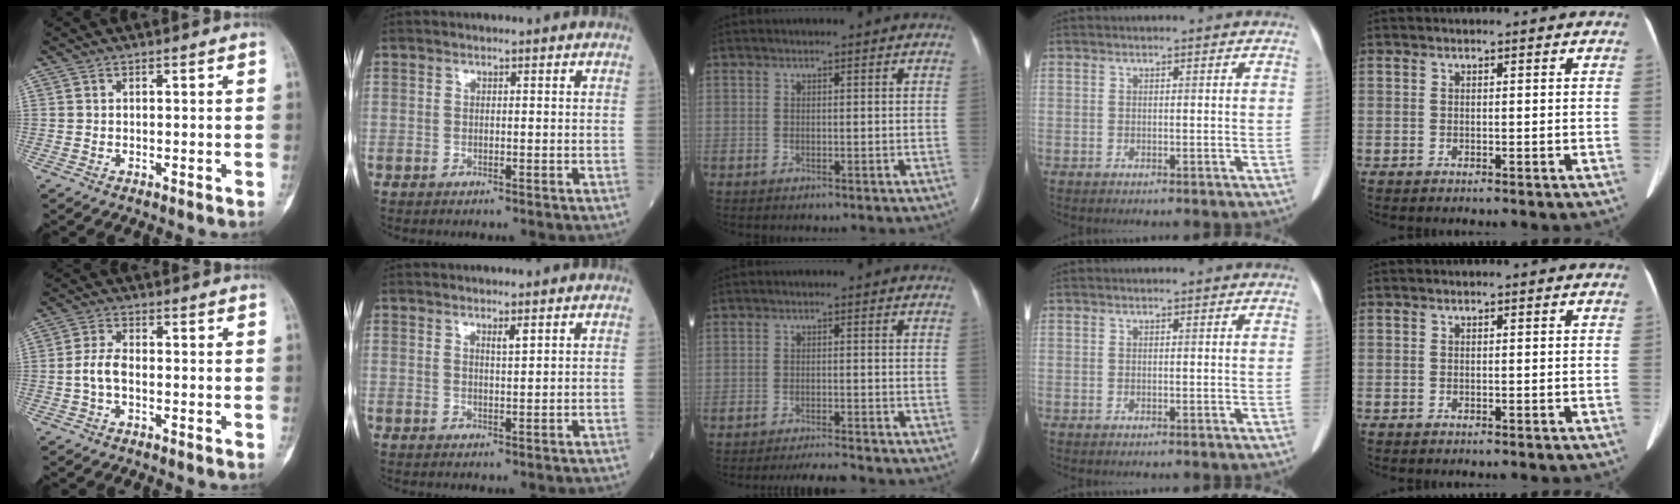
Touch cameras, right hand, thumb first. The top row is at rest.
{"thumb": {"total": 4.0, "force": [-0.9, 2.2, 3.2], "torque": [-0.067, 0.015, -0.023]}, "index": {"total": 1.6, "force": [1.0, 0.0, 1.2], "torque": [-0.023, -0.003, 0.018]}, "middle": {"total": 4.5, "force": [-4.2, -0.3, 1.3], "torque": [-0.024, -0.014, -0.067]}}